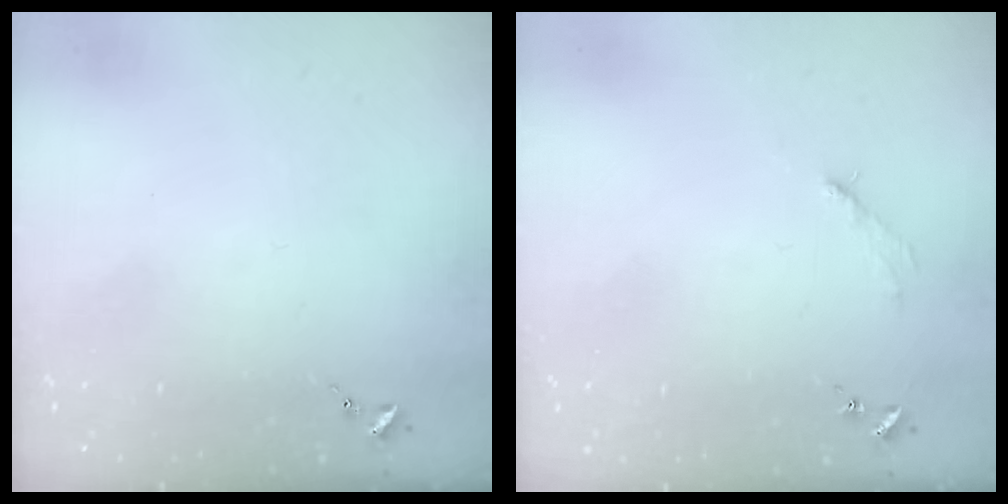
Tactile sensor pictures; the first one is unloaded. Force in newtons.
{"total": 2.6, "press": 2.6, "slide": 0.3}